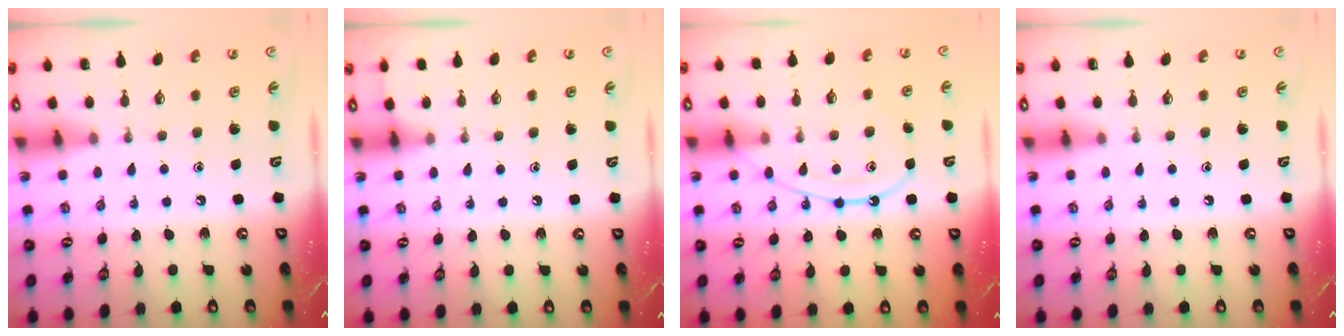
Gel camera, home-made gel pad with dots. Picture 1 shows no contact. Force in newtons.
{"total": 2.9, "press": 2.9, "slide": 0.4}
{"total": 11.8, "press": 11.7, "slide": 0.9}
{"total": 0.0}